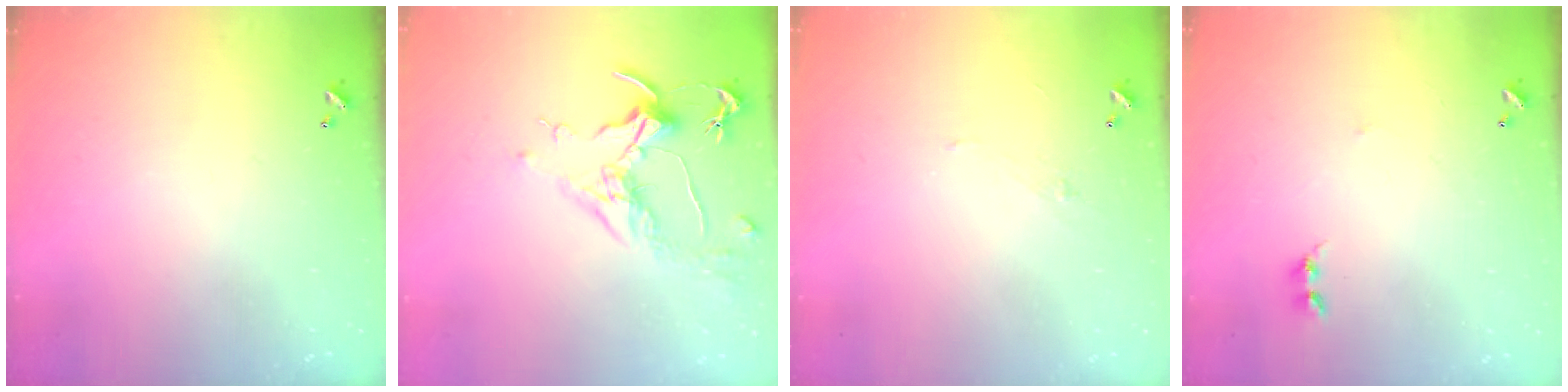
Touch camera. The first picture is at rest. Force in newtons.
{"total": 1.8, "press": 1.5, "slide": 0.9}
{"total": 2.0, "press": 1.9, "slide": 0.5}
{"total": 2.8, "press": 2.7, "slide": 0.4}